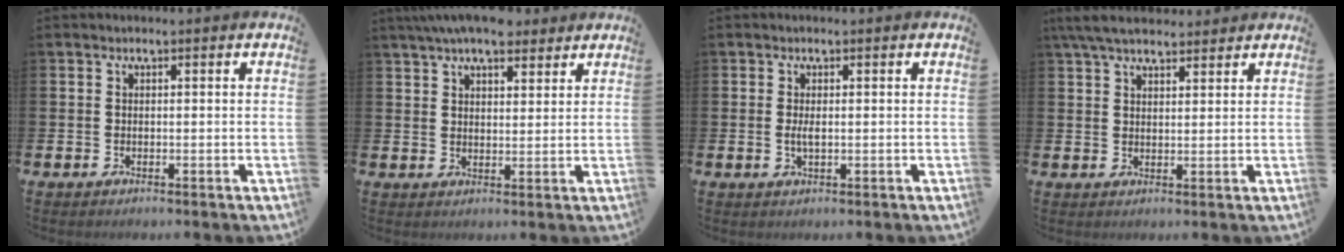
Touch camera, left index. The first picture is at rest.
{"total": 6.8, "force": [6.1, 2.0, 2.2], "torque": [-0.051, -0.018, 0.112]}
{"total": 1.5, "force": [0.1, 0.5, 1.4], "torque": [-0.026, 0.002, 0.000]}
{"total": 5.5, "force": [4.8, 1.5, 2.0], "torque": [-0.058, -0.009, 0.092]}